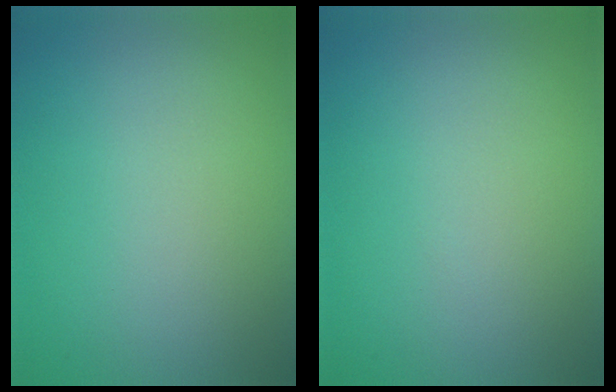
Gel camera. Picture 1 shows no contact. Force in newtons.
{"total": 0.0}